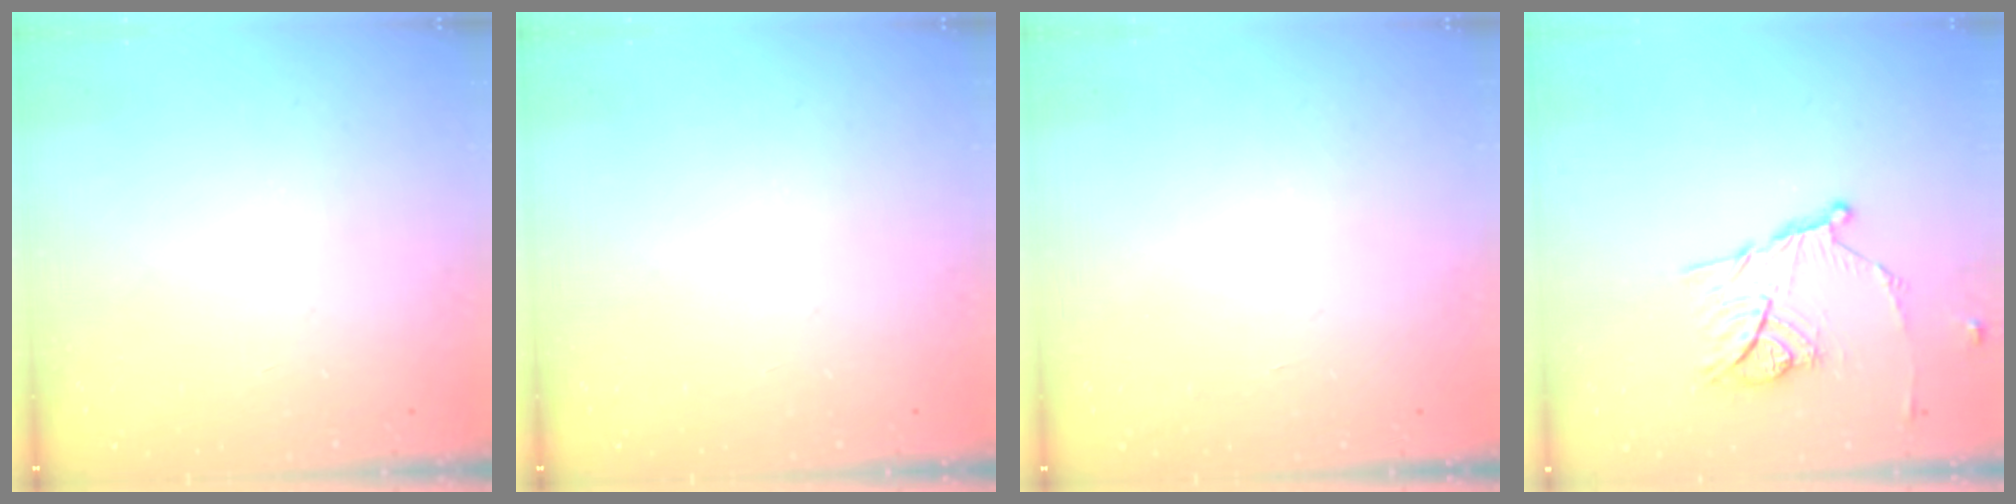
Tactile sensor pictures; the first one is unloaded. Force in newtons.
{"total": 0.0}
{"total": 1.6, "press": 1.5, "slide": 0.1}
{"total": 13.2, "press": 13.2, "slide": 0.3}